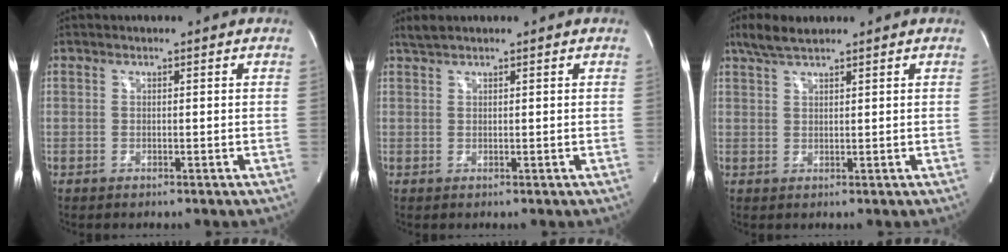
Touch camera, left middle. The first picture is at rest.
{"total": 1.5, "force": [1.4, 0.1, 0.6], "torque": [-0.016, 0.014, 0.033]}
{"total": 4.0, "force": [3.2, 0.7, 2.2], "torque": [-0.053, 0.015, 0.066]}